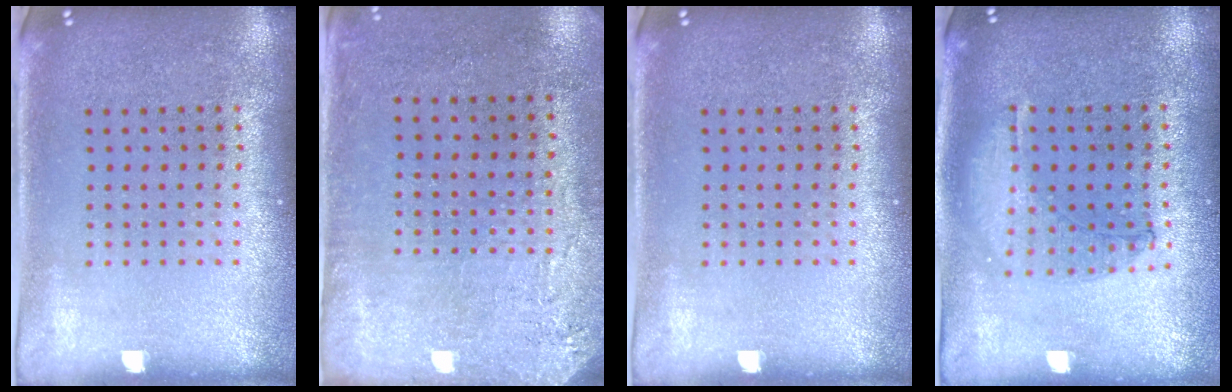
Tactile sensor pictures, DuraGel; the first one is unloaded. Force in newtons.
{"total": 2.8, "press": 2.4, "slide": 1.6}
{"total": 0.0}
{"total": 0.6, "press": 0.6, "slide": 0.2}